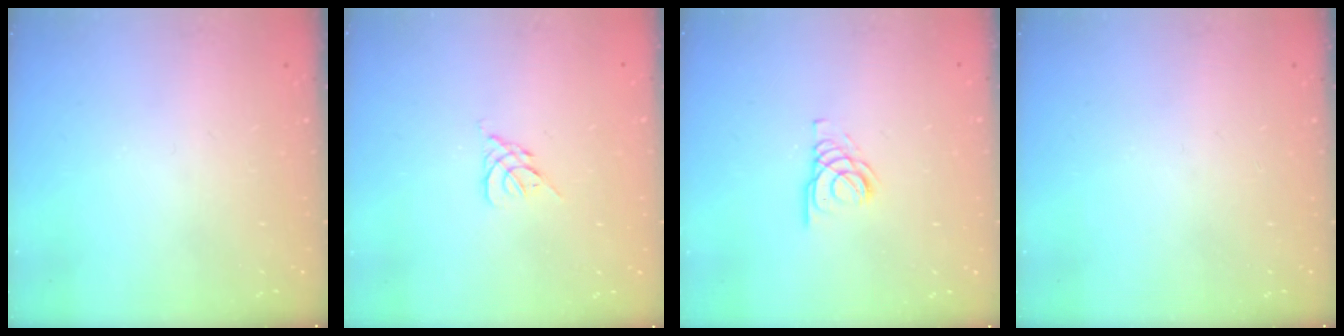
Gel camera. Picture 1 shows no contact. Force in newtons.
{"total": 2.6, "press": 2.5, "slide": 0.7}
{"total": 3.7, "press": 3.7, "slide": 0.4}
{"total": 0.0}